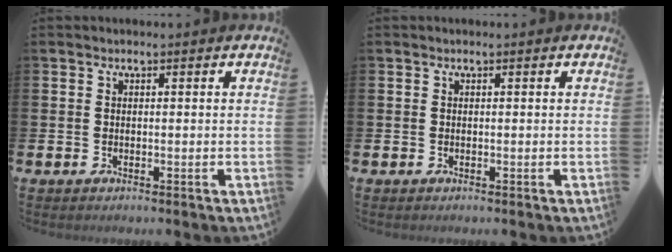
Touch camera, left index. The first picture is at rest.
{"total": 0.0}